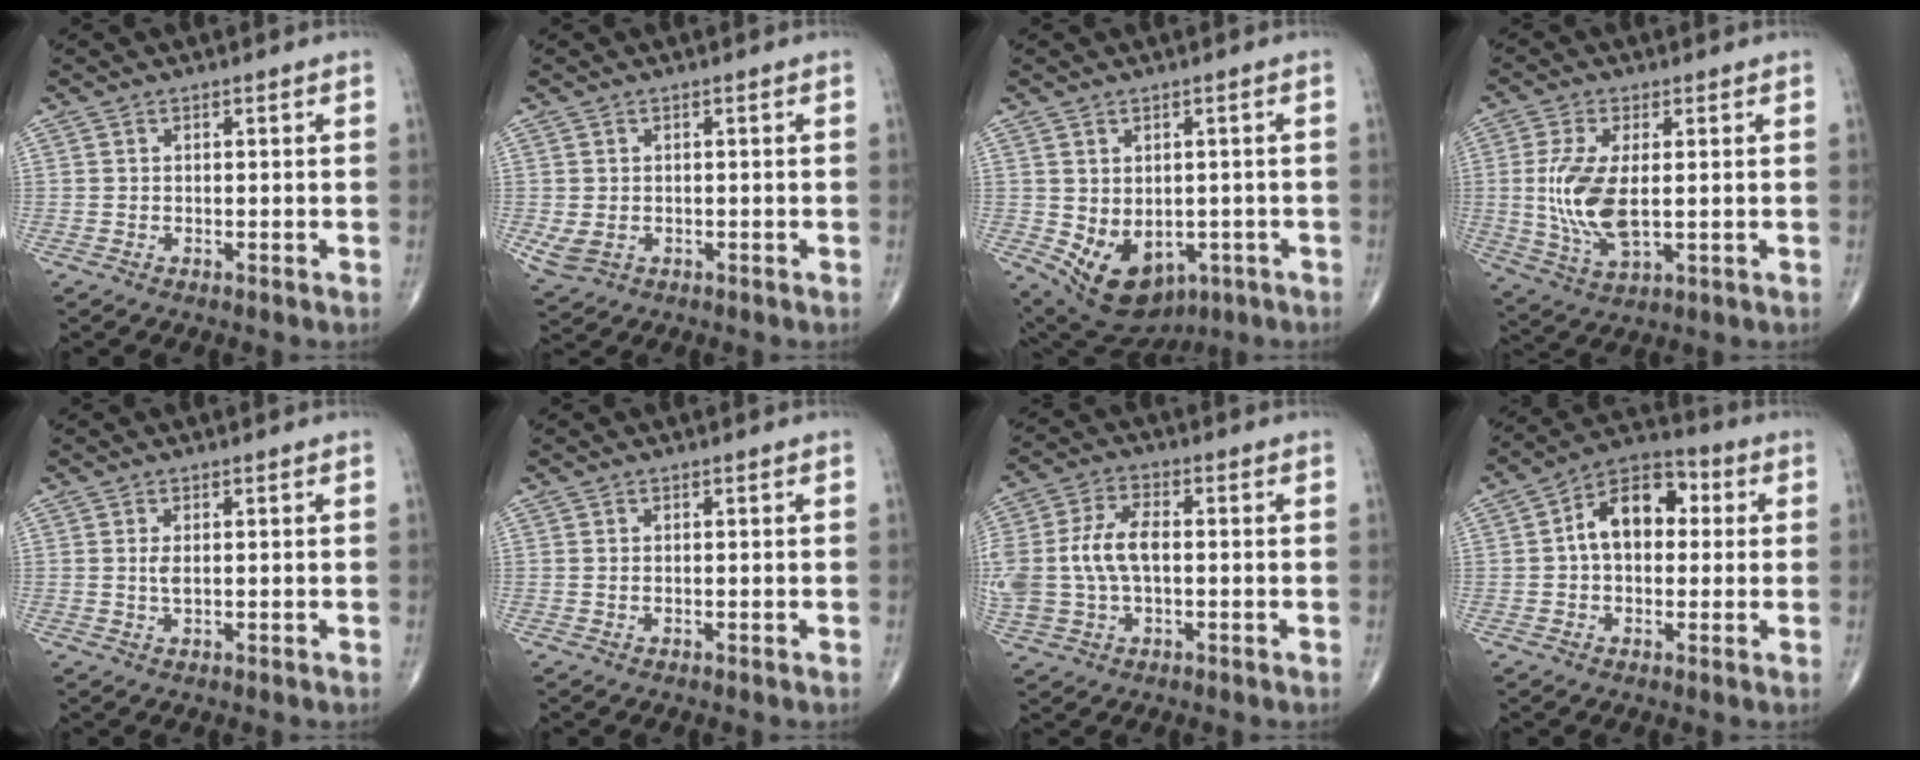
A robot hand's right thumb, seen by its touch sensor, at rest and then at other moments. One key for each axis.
{"total": 3.3, "fx": -0.6, "fy": 2.6, "fz": 2.0, "tx": -0.046, "ty": -0.001, "tz": 0.000}
{"total": 12.0, "fx": -3.5, "fy": 8.6, "fz": 7.6, "tx": -0.101, "ty": 0.001, "tz": -0.027}
{"total": 11.3, "fx": 0.2, "fy": 5.1, "fz": 10.1, "tx": -0.217, "ty": -0.013, "tz": 0.012}
{"total": 1.7, "fx": 0.3, "fy": 0.6, "fz": 1.5, "tx": -0.034, "ty": -0.002, "tz": 0.009}
{"total": 0.0}
{"total": 12.5, "fx": 0.0, "fy": 7.4, "fz": 10.1, "tx": -0.229, "ty": 0.017, "tz": 0.002}
{"total": 11.8, "fx": 1.5, "fy": 7.7, "fz": 8.8, "tx": -0.119, "ty": 0.031, "tz": 0.012}